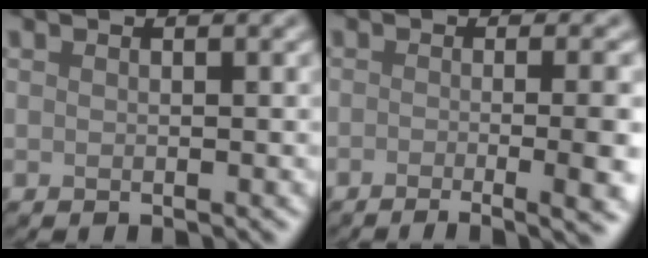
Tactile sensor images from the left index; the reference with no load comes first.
{"total": 10.0, "force": [-2.5, 4.2, 8.7], "torque": [-0.056, 0.002, -0.025]}